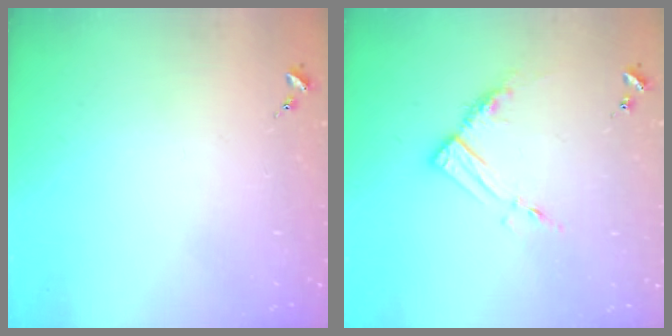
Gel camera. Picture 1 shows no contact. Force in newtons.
{"total": 8.8, "press": 8.8, "slide": 0.6}